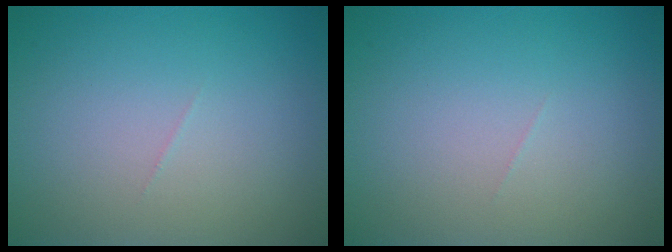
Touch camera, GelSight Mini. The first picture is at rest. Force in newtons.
{"total": 0.0}